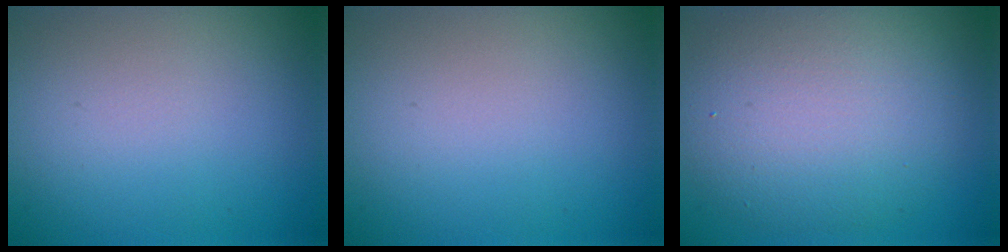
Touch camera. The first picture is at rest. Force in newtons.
{"total": 0.0}
{"total": 8.3, "press": 8.2, "slide": 0.5}